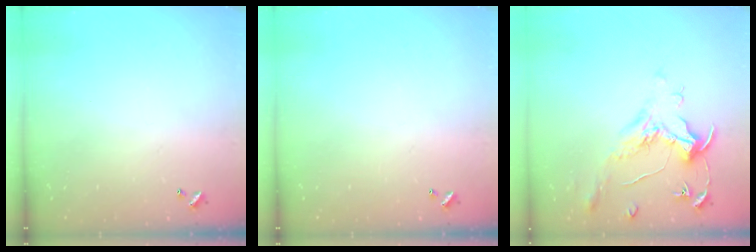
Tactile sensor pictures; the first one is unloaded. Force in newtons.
{"total": 0.0}
{"total": 1.6, "press": 1.4, "slide": 0.7}